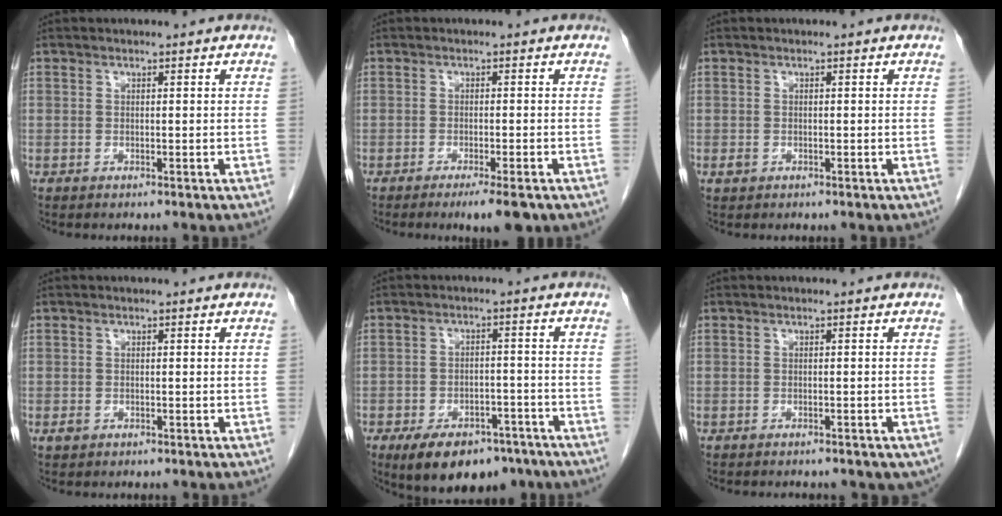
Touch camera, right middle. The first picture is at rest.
{"total": 4.4, "force": [-3.0, 0.6, 3.3], "torque": [-0.041, -0.009, -0.040]}
{"total": 0.8, "force": [-0.3, 0.7, 0.4], "torque": [-0.009, 0.001, -0.003]}
{"total": 0.9, "force": [-0.4, 0.7, 0.4], "torque": [-0.010, 0.001, -0.004]}
{"total": 11.8, "force": [-8.2, 5.9, 6.1], "torque": [-0.093, 0.004, -0.124]}
{"total": 5.0, "force": [-4.2, 2.0, 2.0], "torque": [-0.023, -0.003, -0.042]}